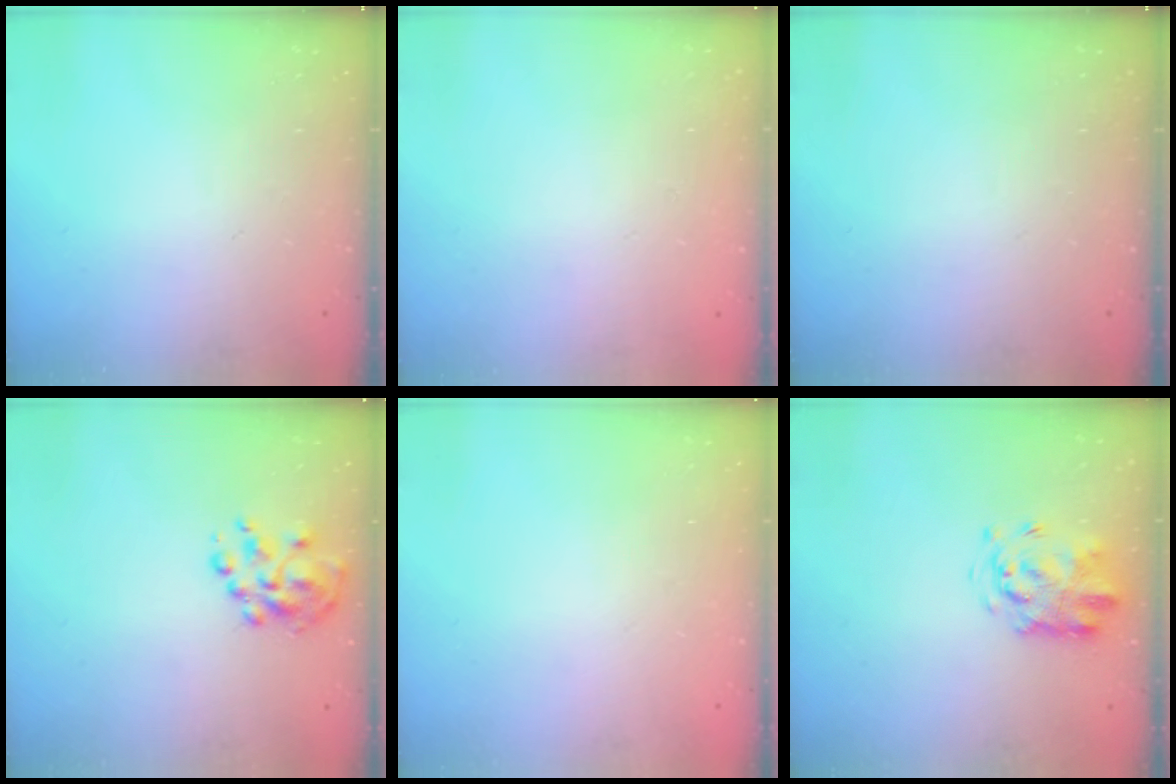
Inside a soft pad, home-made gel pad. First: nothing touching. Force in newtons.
{"total": 1.7, "press": 1.6, "slide": 0.2}
{"total": 0.0}
{"total": 6.7, "press": 6.5, "slide": 1.8}
{"total": 1.9, "press": 1.9, "slide": 0.2}
{"total": 4.0, "press": 3.9, "slide": 0.9}